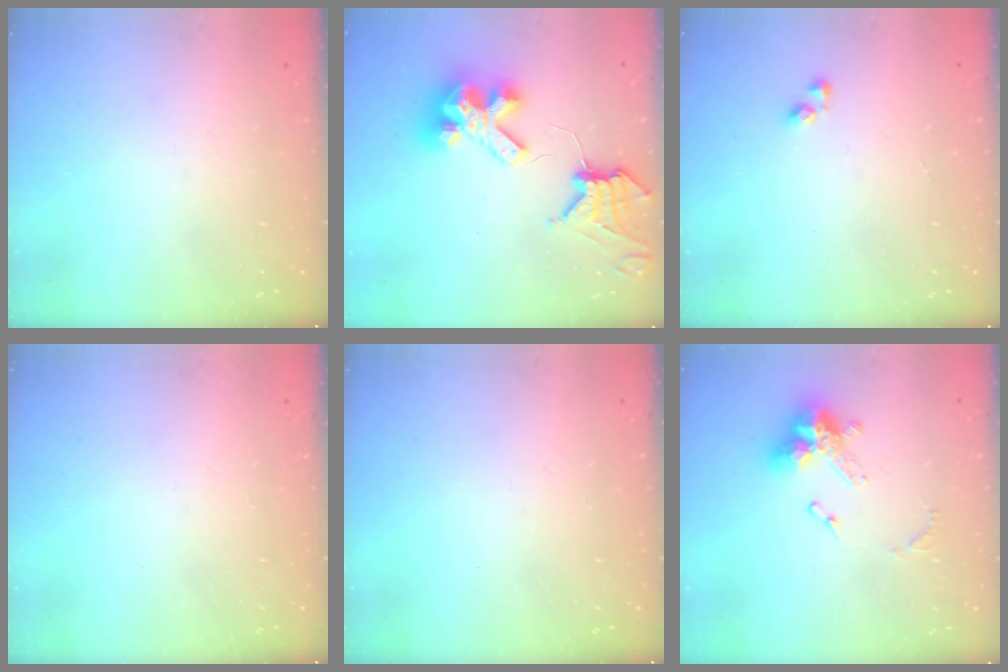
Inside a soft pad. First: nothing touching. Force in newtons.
{"total": 12.2, "press": 12.1, "slide": 1.2}
{"total": 3.4, "press": 3.4, "slide": 0.3}
{"total": 0.0}
{"total": 0.0}
{"total": 12.8, "press": 12.7, "slide": 1.4}